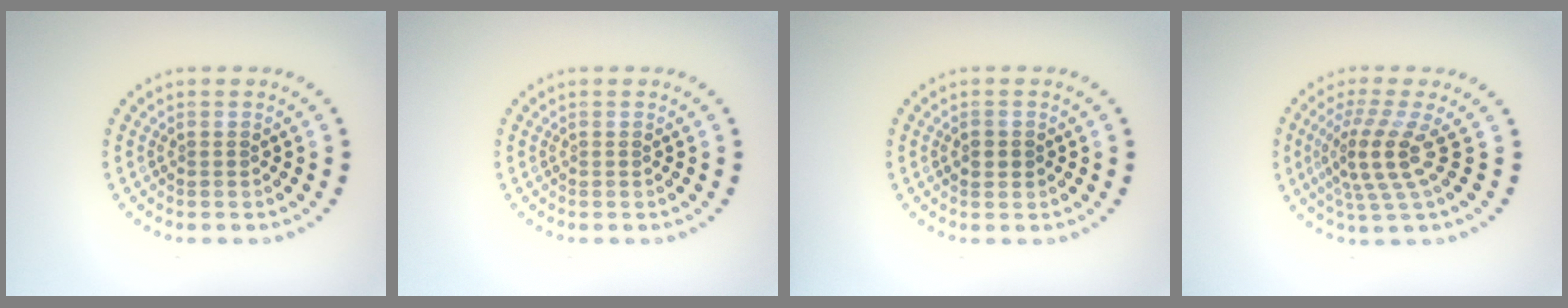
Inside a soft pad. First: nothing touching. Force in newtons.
{"total": 0.0}
{"total": 1.4, "press": 1.4, "slide": 0.3}
{"total": 4.2, "press": 2.8, "slide": 3.1}